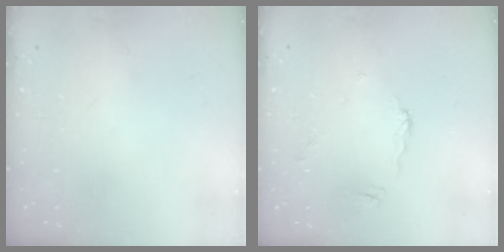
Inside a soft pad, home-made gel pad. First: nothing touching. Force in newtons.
{"total": 6.3, "press": 6.3, "slide": 0.2}